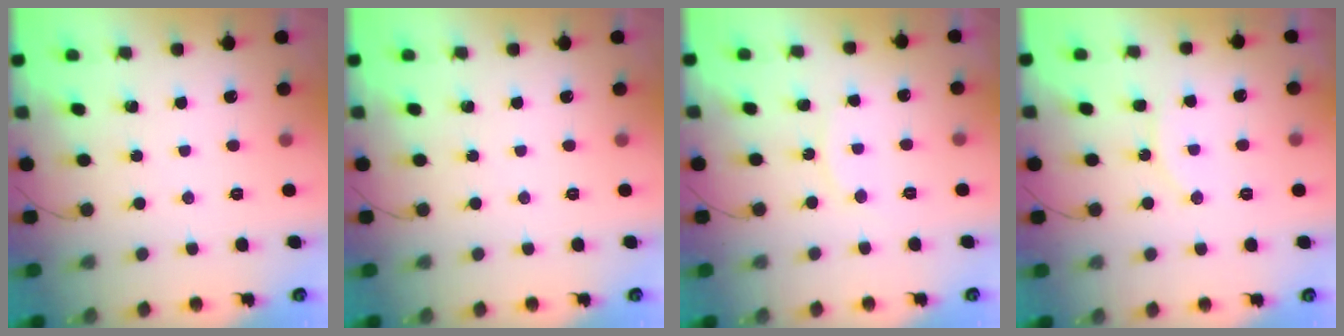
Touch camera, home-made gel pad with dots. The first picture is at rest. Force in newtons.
{"total": 0.0}
{"total": 4.1, "press": 4.1, "slide": 0.2}
{"total": 9.3, "press": 9.3, "slide": 0.6}